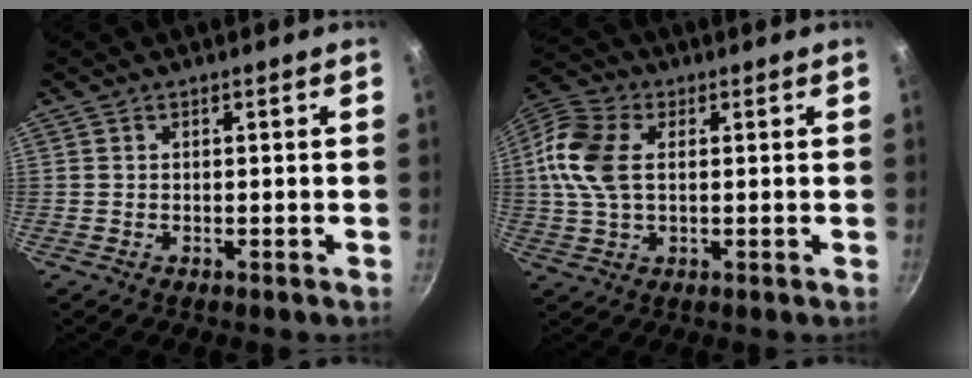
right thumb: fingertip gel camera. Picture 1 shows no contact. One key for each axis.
{"total": 11.4, "fx": 1.6, "fy": 7.1, "fz": 8.8, "tx": -0.174, "ty": 0.017, "tz": 0.018}